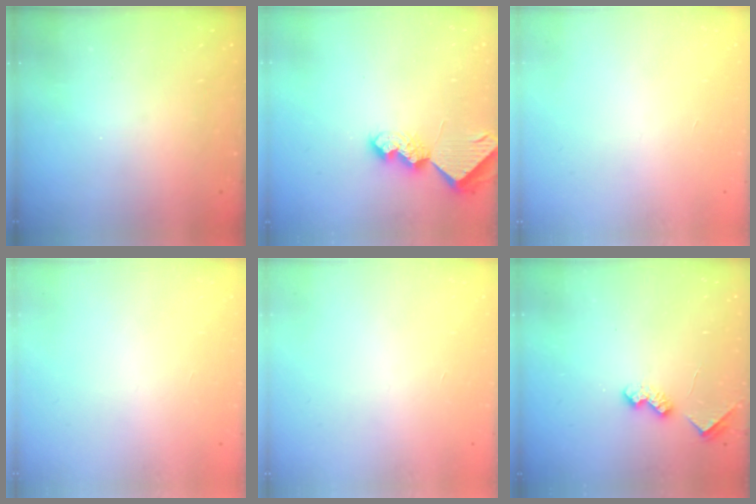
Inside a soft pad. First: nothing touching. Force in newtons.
{"total": 7.5, "press": 7.5, "slide": 0.5}
{"total": 0.0}
{"total": 0.0}
{"total": 0.0}
{"total": 5.9, "press": 5.8, "slide": 0.8}